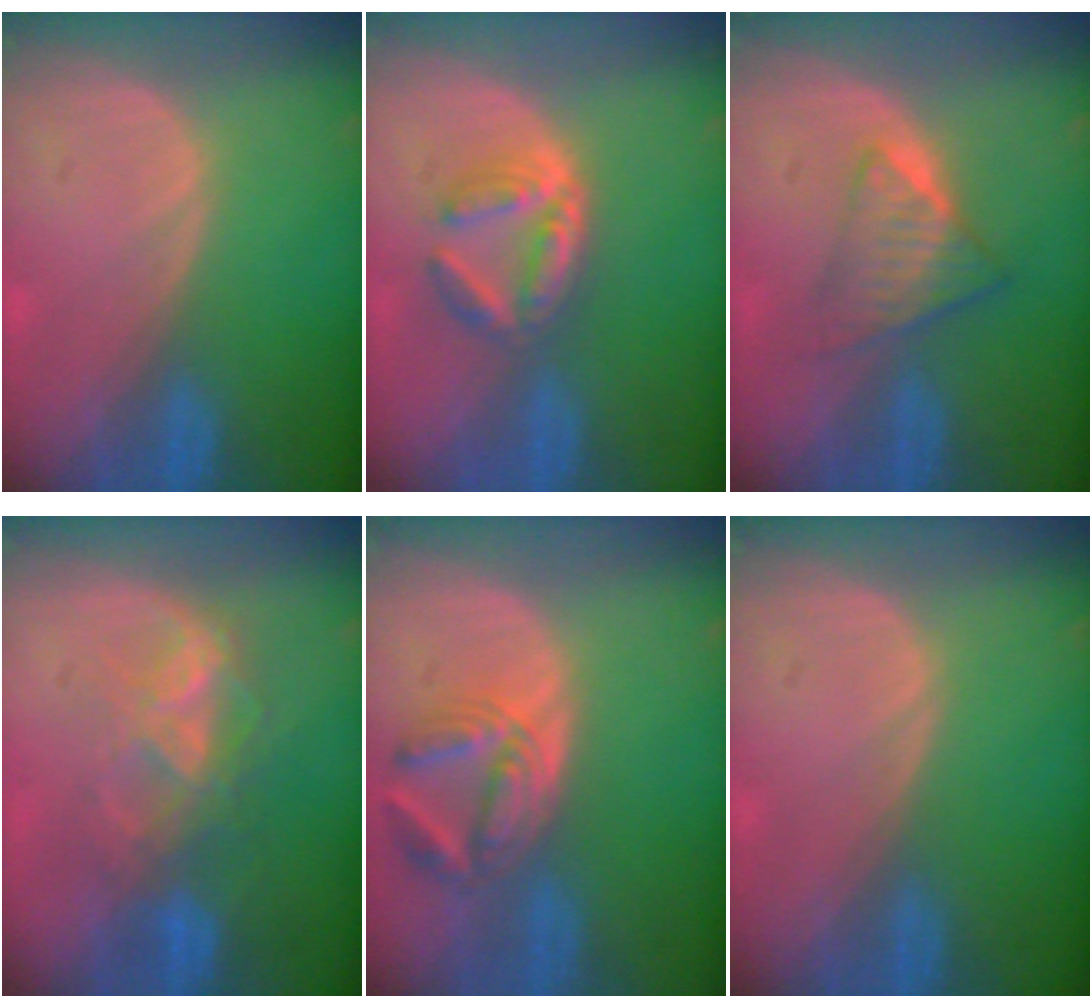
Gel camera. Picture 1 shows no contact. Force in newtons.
{"total": 5.8, "press": 5.3, "slide": 2.4}
{"total": 6.0, "press": 5.1, "slide": 3.2}
{"total": 7.0, "press": 6.7, "slide": 2.2}
{"total": 6.1, "press": 6.1, "slide": 0.2}
{"total": 0.0}